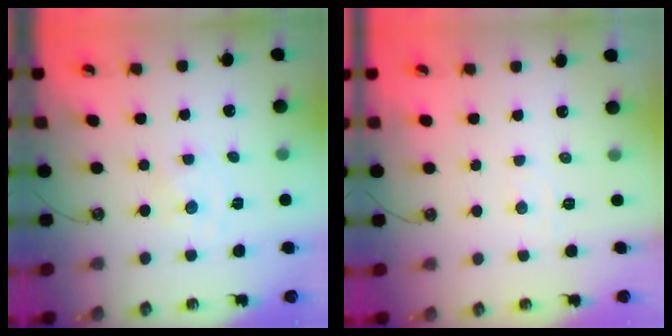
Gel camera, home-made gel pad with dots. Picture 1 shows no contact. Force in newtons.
{"total": 3.3, "press": 3.3, "slide": 0.6}